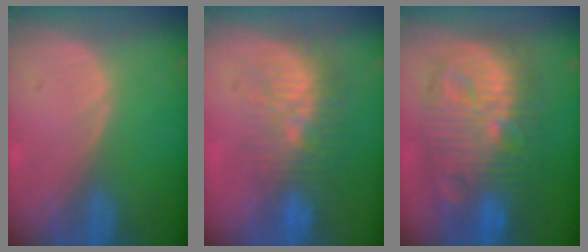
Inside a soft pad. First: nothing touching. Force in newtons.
{"total": 9.6, "press": 8.9, "slide": 3.6}
{"total": 13.8, "press": 13.7, "slide": 1.3}